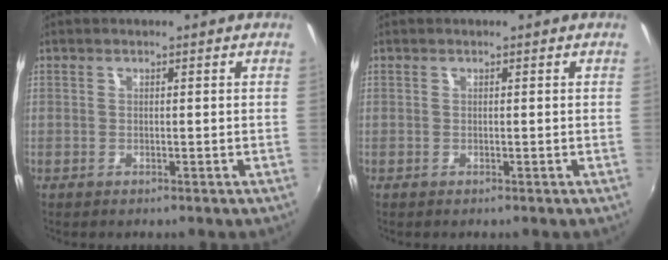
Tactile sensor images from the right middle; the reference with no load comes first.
{"total": 0.0}